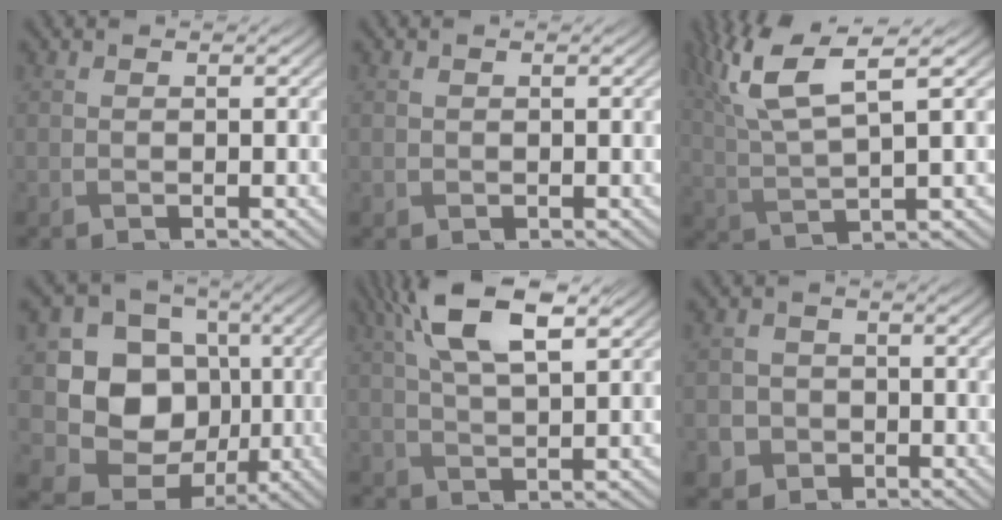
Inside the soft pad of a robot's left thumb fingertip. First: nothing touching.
{"total": 0.6, "force": [0.1, 0.6, 0.0], "torque": [-0.004, -0.005, 0.002]}
{"total": 10.2, "force": [5.2, 2.8, 8.4], "torque": [-0.192, 0.018, 0.102]}
{"total": 12.0, "force": [-1.0, 10.3, 6.0], "torque": [-0.132, -0.021, -0.032]}
{"total": 8.6, "force": [4.1, 3.2, 6.8], "torque": [-0.145, 0.018, 0.077]}
{"total": 4.5, "force": [-2.0, 4.0, 0.7], "torque": [-0.012, -0.006, -0.056]}